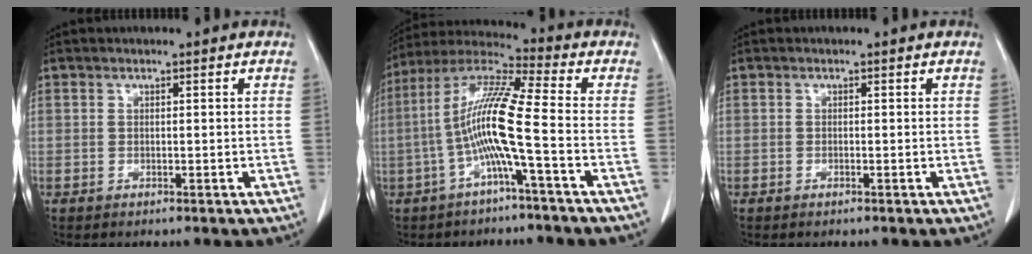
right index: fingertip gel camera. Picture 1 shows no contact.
{"total": 11.0, "force": [-2.6, -0.7, 10.7], "torque": [-0.216, 0.017, -0.060]}
{"total": 0.0}